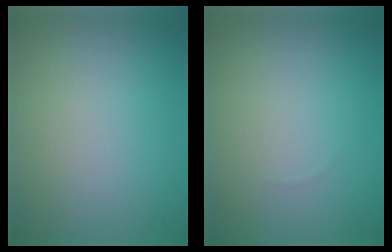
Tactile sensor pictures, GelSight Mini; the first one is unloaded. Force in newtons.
{"total": 0.0}